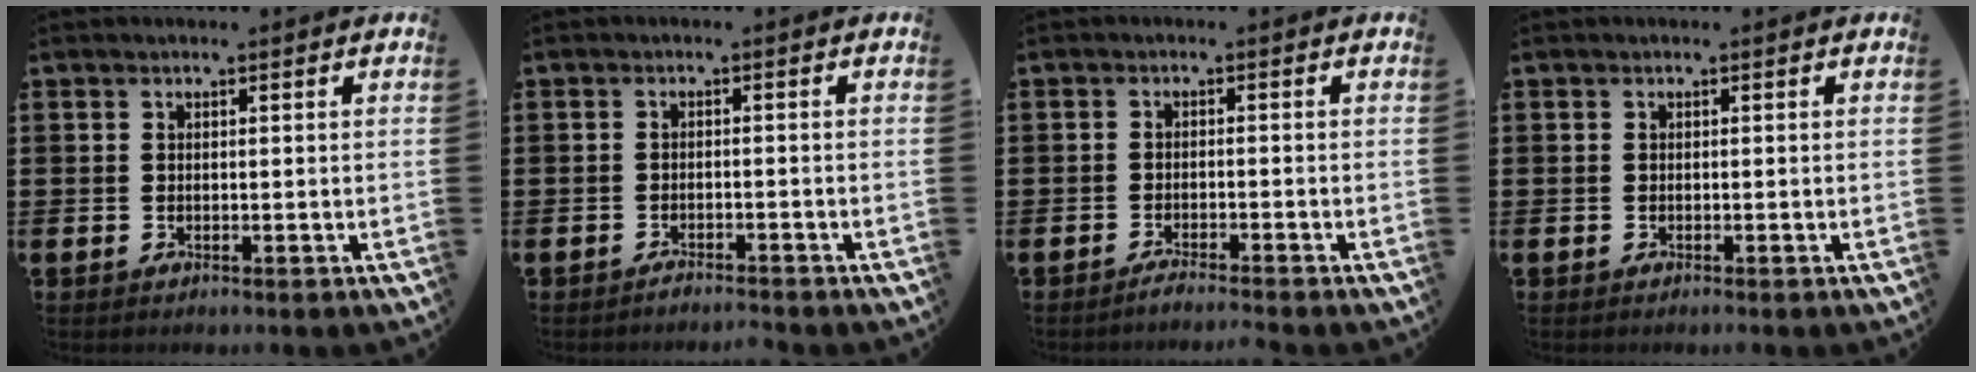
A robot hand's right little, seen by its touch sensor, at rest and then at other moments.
{"total": 1.3, "force": [-1.3, -0.1, 0.1], "torque": [-0.004, 0.001, -0.026]}
{"total": 1.5, "force": [-1.4, -0.2, 0.5], "torque": [-0.007, 0.000, -0.026]}
{"total": 0.0}